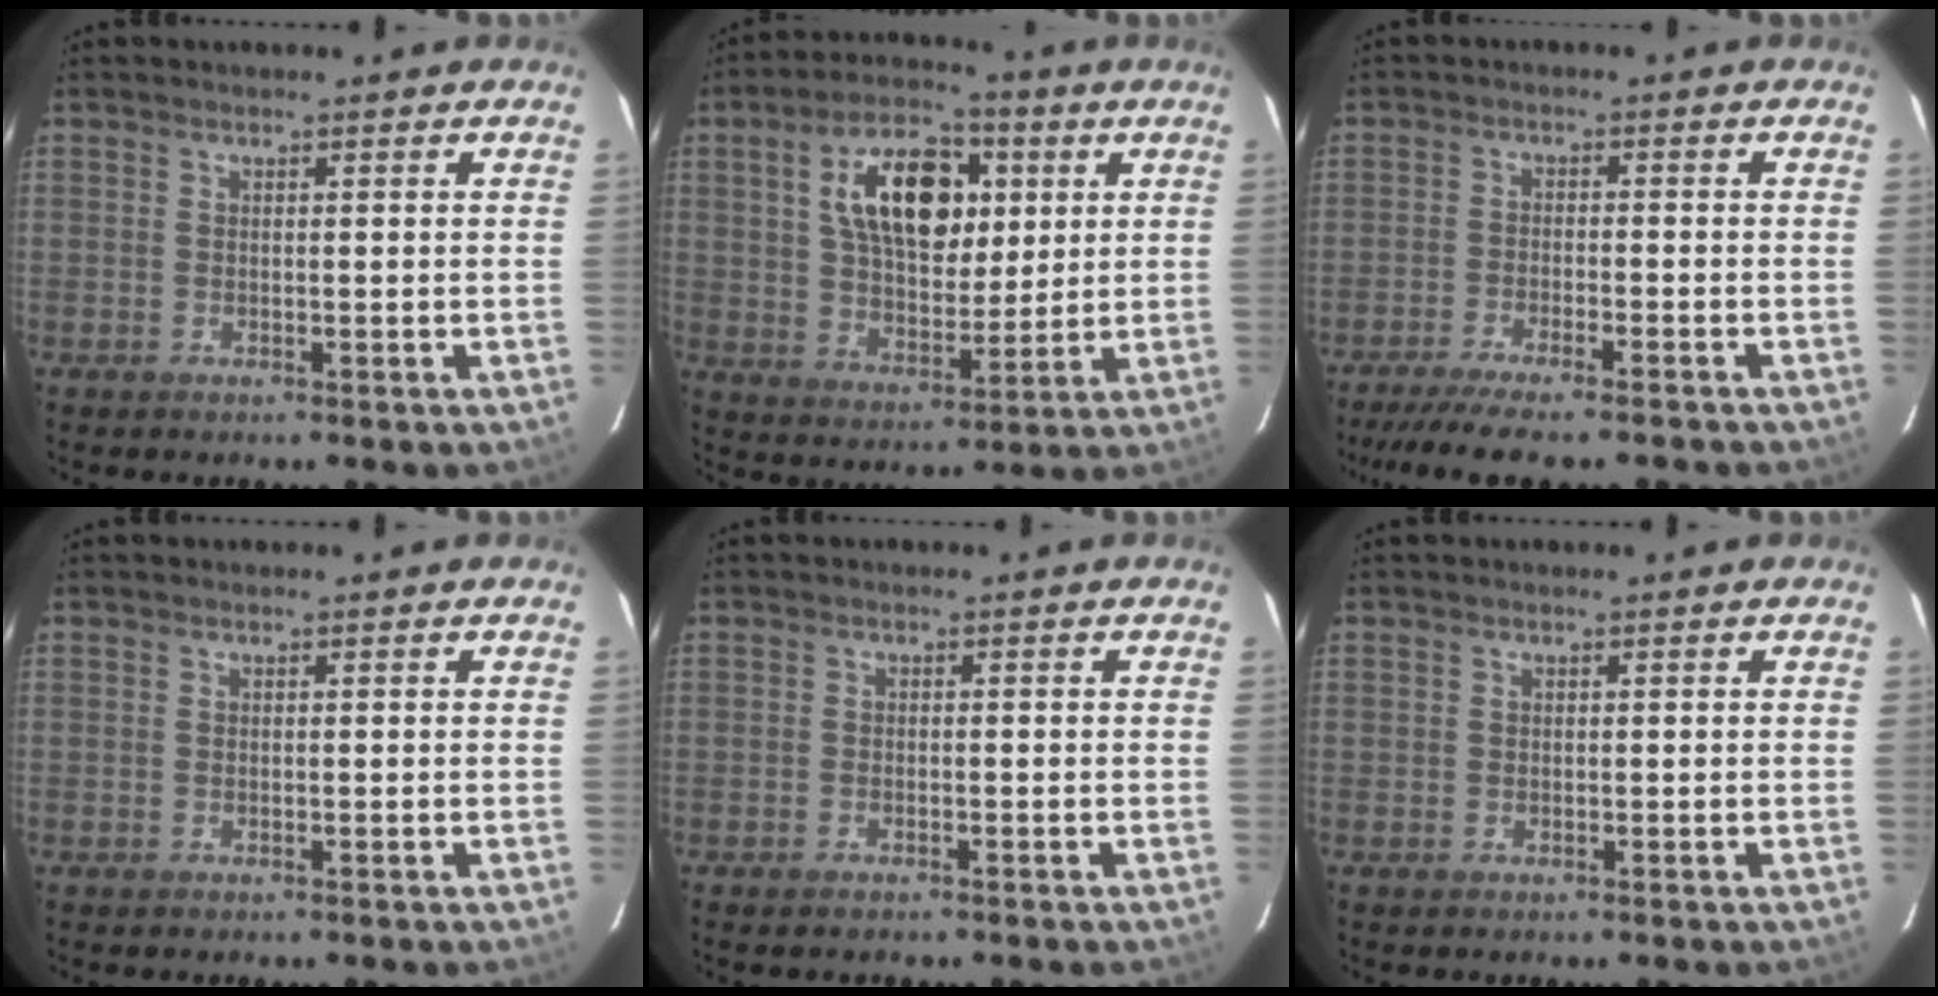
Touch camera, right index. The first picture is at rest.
{"total": 14.4, "force": [4.5, 8.1, 11.1], "torque": [-0.186, 0.023, 0.078]}
{"total": 11.1, "force": [-10.1, 0.7, 4.5], "torque": [-0.104, -0.027, -0.160]}
{"total": 0.0}
{"total": 1.3, "force": [-1.1, -0.2, -0.7], "torque": [0.003, 0.001, -0.023]}
{"total": 0.0}